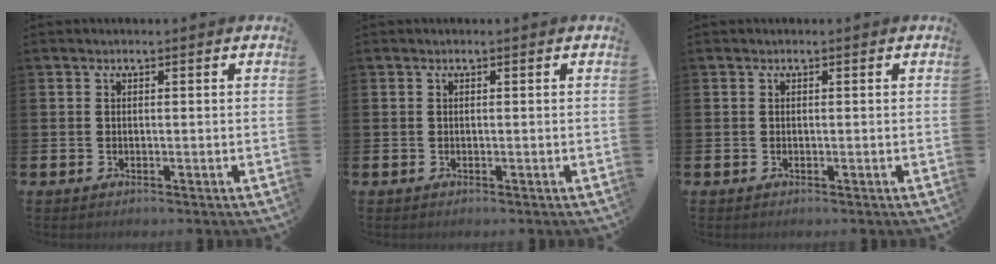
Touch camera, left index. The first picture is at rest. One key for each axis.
{"total": 0.0}
{"total": 0.0}